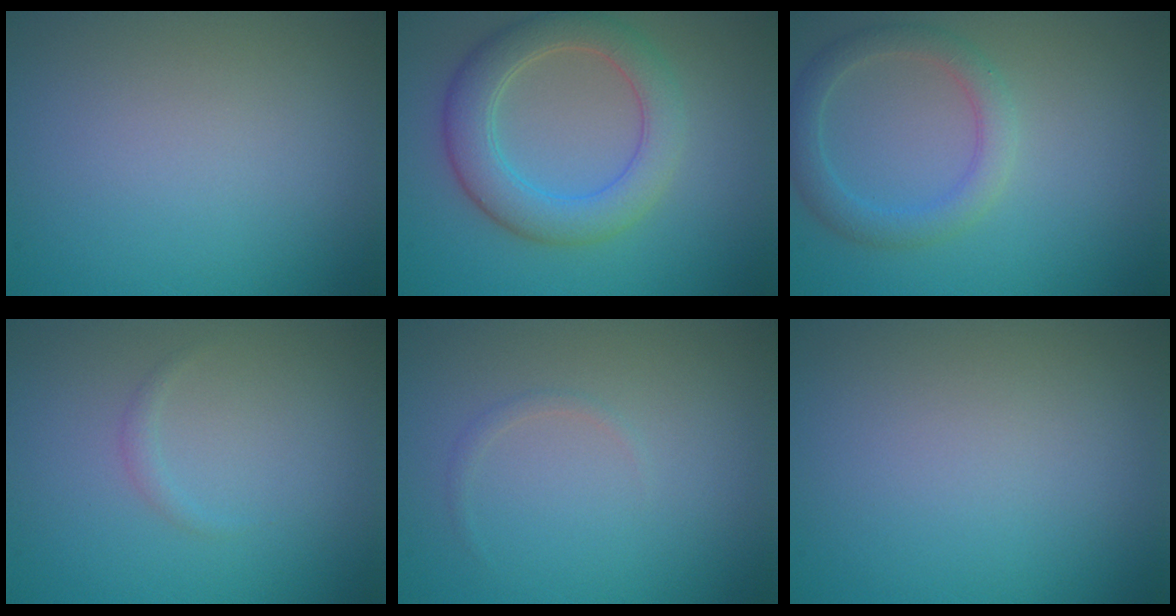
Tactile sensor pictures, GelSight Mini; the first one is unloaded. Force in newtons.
{"total": 5.3, "press": 5.3, "slide": 0.5}
{"total": 3.0, "press": 3.0, "slide": 0.1}
{"total": 0.7, "press": 0.7, "slide": 0.0}
{"total": 0.6, "press": 0.6, "slide": 0.0}
{"total": 0.0}